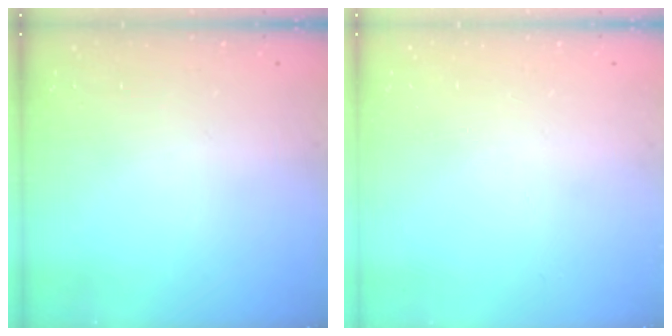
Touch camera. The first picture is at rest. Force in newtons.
{"total": 0.0}